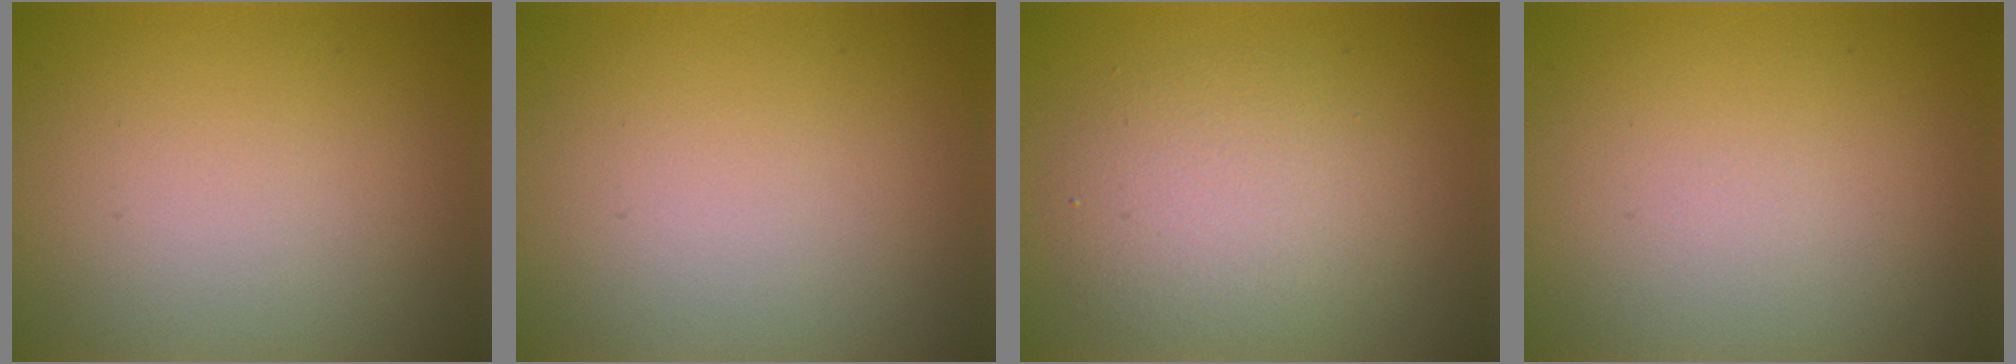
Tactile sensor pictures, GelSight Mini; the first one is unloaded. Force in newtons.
{"total": 0.0}
{"total": 4.3, "press": 4.3, "slide": 0.2}
{"total": 0.0}